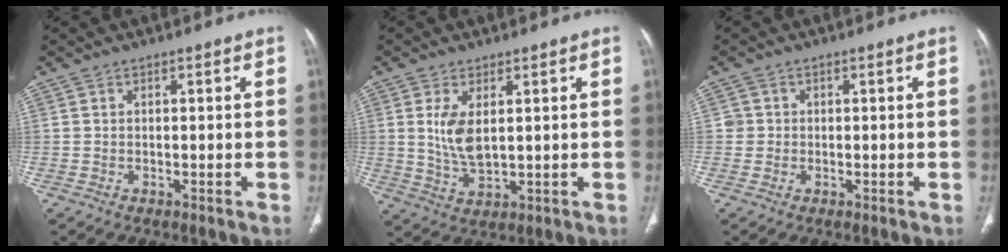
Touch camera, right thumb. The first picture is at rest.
{"total": 6.3, "force": [1.5, 2.9, 5.4], "torque": [-0.106, -0.021, 0.038]}
{"total": 1.7, "force": [0.0, 1.7, 0.0], "torque": [0.013, 0.007, -0.002]}